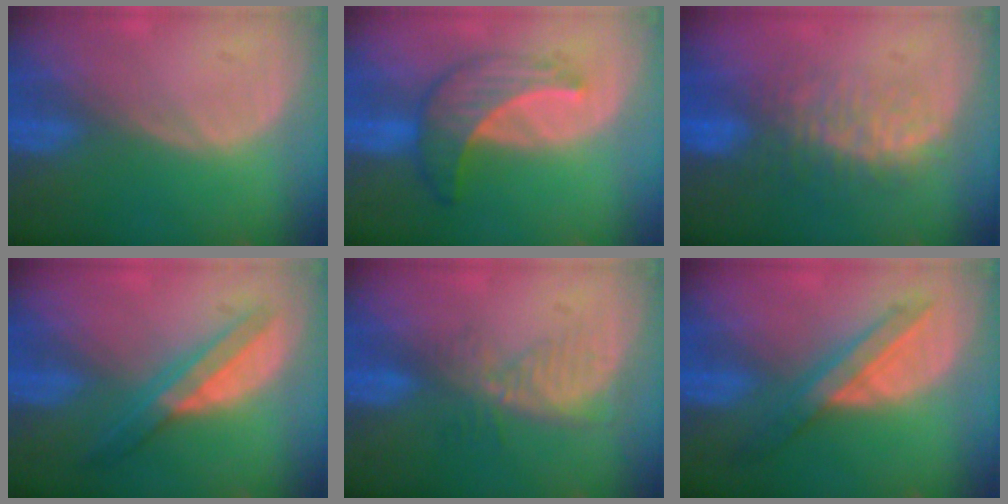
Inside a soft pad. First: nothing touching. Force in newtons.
{"total": 6.9, "press": 6.6, "slide": 2.0}
{"total": 7.9, "press": 7.4, "slide": 2.8}
{"total": 6.4, "press": 5.6, "slide": 3.2}
{"total": 5.3, "press": 4.7, "slide": 2.5}
{"total": 6.0, "press": 5.8, "slide": 1.3}